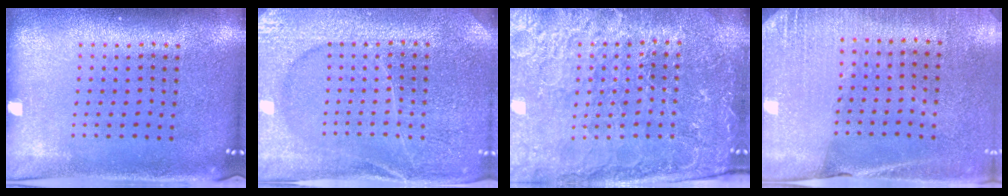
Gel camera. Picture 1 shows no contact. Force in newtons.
{"total": 3.7, "press": 3.6, "slide": 0.8}
{"total": 4.0, "press": 3.8, "slide": 1.0}
{"total": 2.6, "press": 2.5, "slide": 0.8}